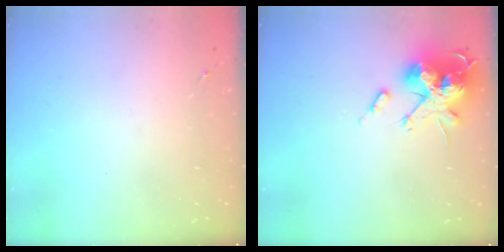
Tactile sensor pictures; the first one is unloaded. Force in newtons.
{"total": 19.6, "press": 19.6, "slide": 0.1}